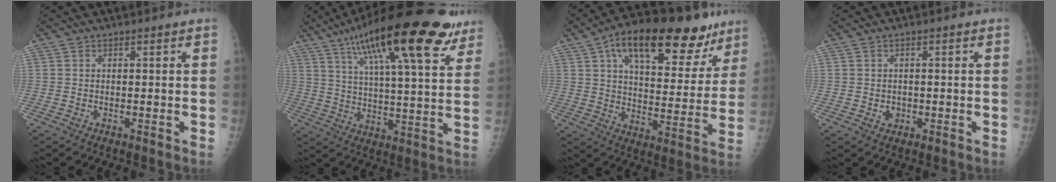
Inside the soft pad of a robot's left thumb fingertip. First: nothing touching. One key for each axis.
{"total": 25.9, "fx": 15.5, "fy": 6.5, "fz": 19.7, "tx": -0.297, "ty": -0.028, "tz": 0.239}
{"total": 24.7, "fx": 14.2, "fy": 11.2, "fz": 16.9, "tx": -0.212, "ty": -0.012, "tz": 0.214}
{"total": 1.6, "fx": -0.5, "fy": 1.5, "fz": 0.5, "tx": 0.002, "ty": 0.003, "tz": -0.005}